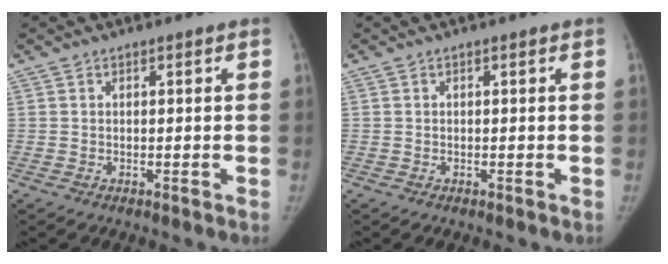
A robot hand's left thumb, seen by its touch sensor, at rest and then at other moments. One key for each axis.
{"total": 0.0}